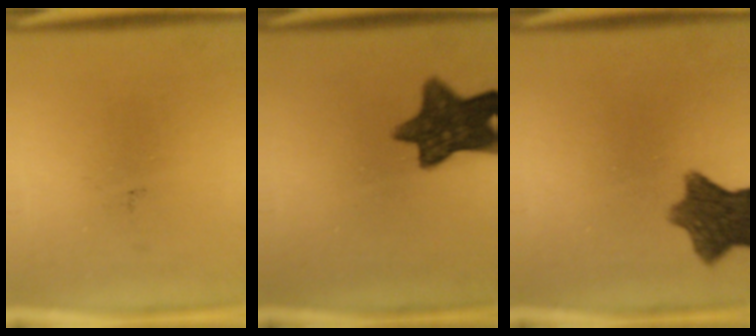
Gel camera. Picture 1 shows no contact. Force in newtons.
{"total": 11.0}
{"total": 9.0}